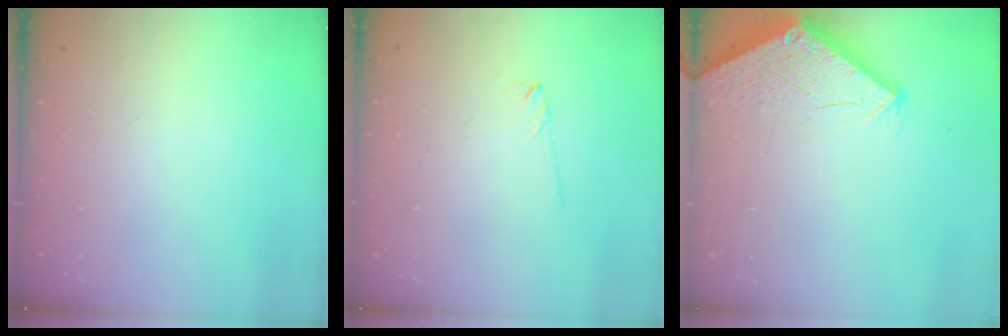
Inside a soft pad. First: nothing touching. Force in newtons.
{"total": 3.6, "press": 3.5, "slide": 0.5}
{"total": 2.8, "press": 2.8, "slide": 0.1}